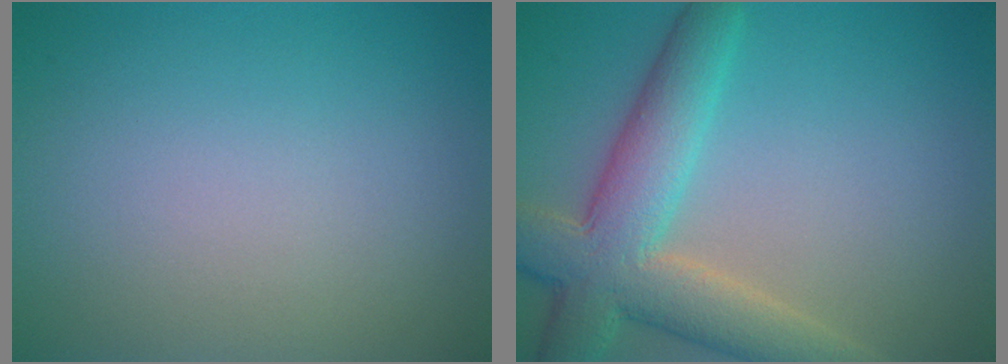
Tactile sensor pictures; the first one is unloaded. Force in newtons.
{"total": 7.7, "press": 7.7, "slide": 0.8}